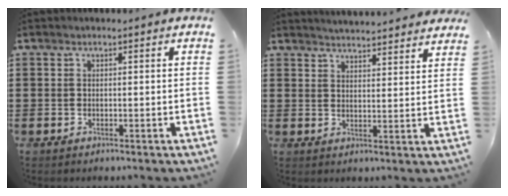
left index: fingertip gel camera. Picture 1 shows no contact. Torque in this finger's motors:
{"motor_torque": [1.10, -1.04, 0.17, 0.08]}